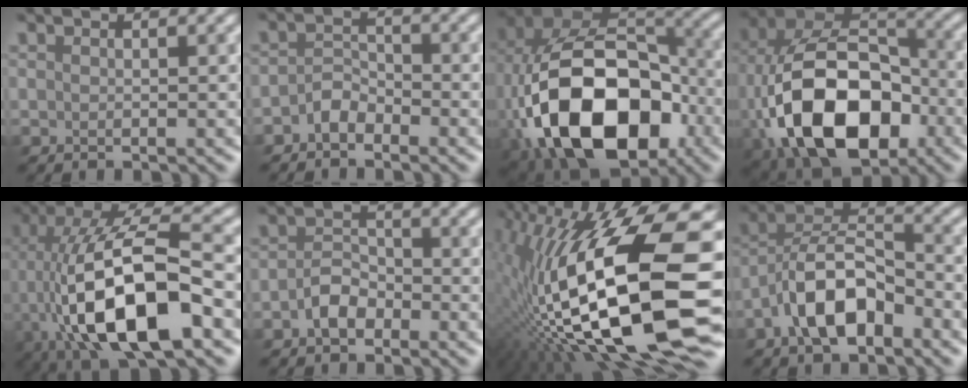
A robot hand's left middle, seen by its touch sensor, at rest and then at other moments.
{"total": 1.6, "force": [-1.3, 0.8, 0.2], "torque": [-0.012, 0.013, -0.030]}
{"total": 17.6, "force": [-4.4, 12.1, 12.0], "torque": [-0.249, -0.030, -0.050]}
{"total": 15.3, "force": [-4.1, 10.1, 10.8], "torque": [-0.212, -0.022, -0.064]}
{"total": 13.1, "force": [-2.9, 5.0, 11.7], "torque": [-0.207, 0.011, -0.056]}
{"total": 1.9, "force": [-1.3, 1.2, 0.9], "torque": [-0.022, 0.011, -0.026]}
{"total": 17.5, "force": [-2.8, 6.0, 16.2], "torque": [-0.316, 0.008, -0.052]}
{"total": 6.9, "force": [-3.5, 3.1, 5.0], "torque": [-0.092, 0.018, -0.072]}